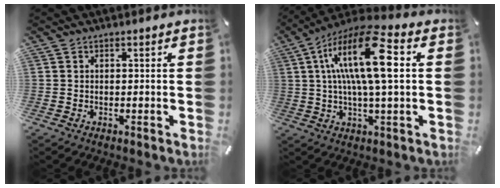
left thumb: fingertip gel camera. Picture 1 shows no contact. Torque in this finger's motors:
{"motor_torque": [2.52, 2.49, 1.61, -1.16, 0.40]}